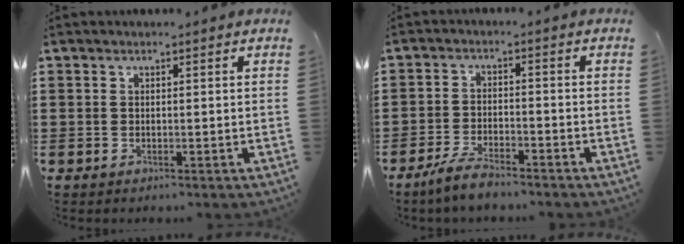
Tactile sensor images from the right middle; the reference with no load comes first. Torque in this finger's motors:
{"motor_torque": [1.43, -0.55, 0.15, 0.16]}